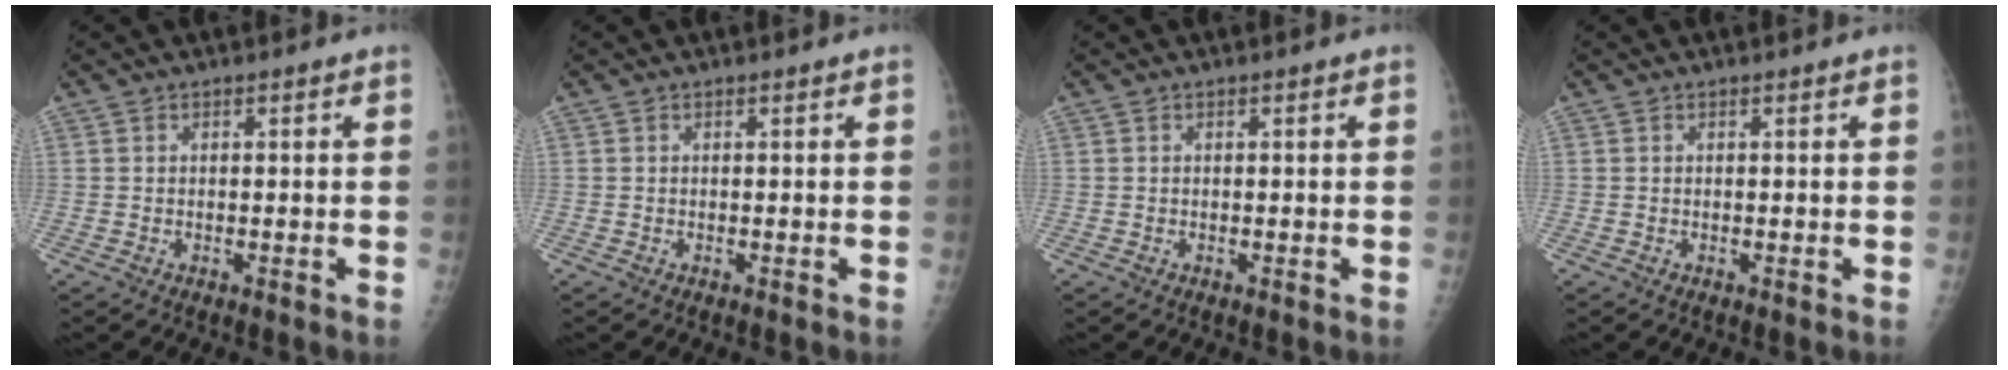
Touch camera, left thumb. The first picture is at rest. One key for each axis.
{"total": 0.0}
{"total": 0.0}
{"total": 0.0}